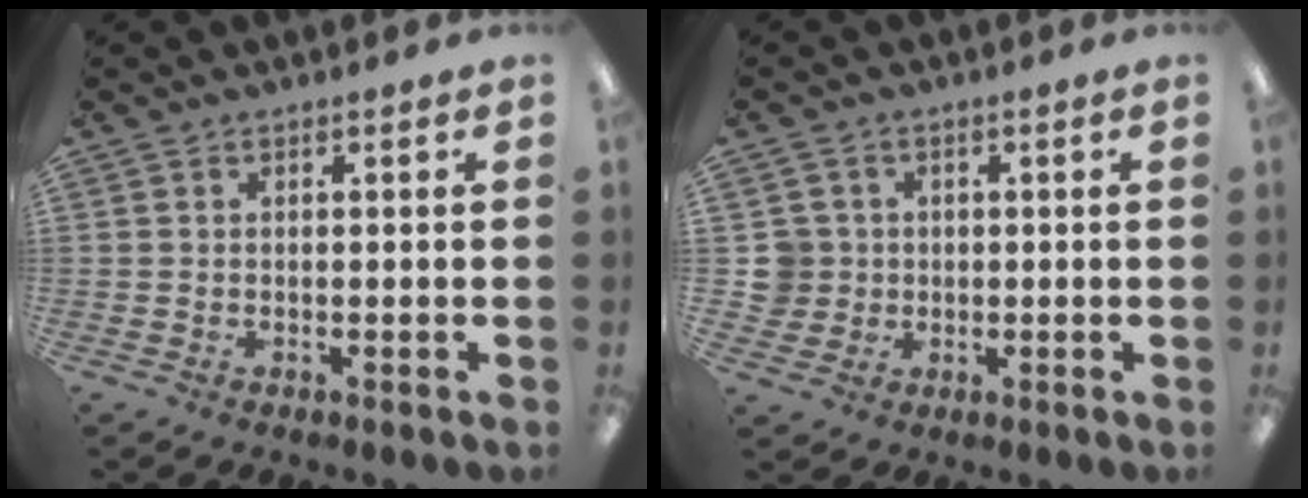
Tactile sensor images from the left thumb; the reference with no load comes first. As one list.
[{"total": 5.2, "force": [0.5, 5.1, 0.8], "torque": [-0.028, 0.007, 0.009]}]